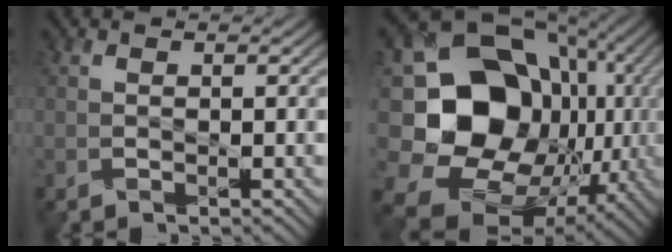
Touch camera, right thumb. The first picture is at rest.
{"total": 21.3, "force": [-1.2, 17.5, 12.1], "torque": [-0.283, -0.030, 0.003]}